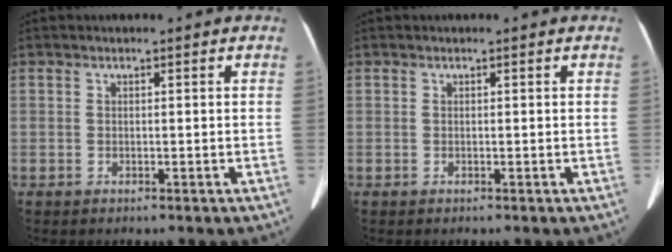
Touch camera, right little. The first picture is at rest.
{"total": 0.0}